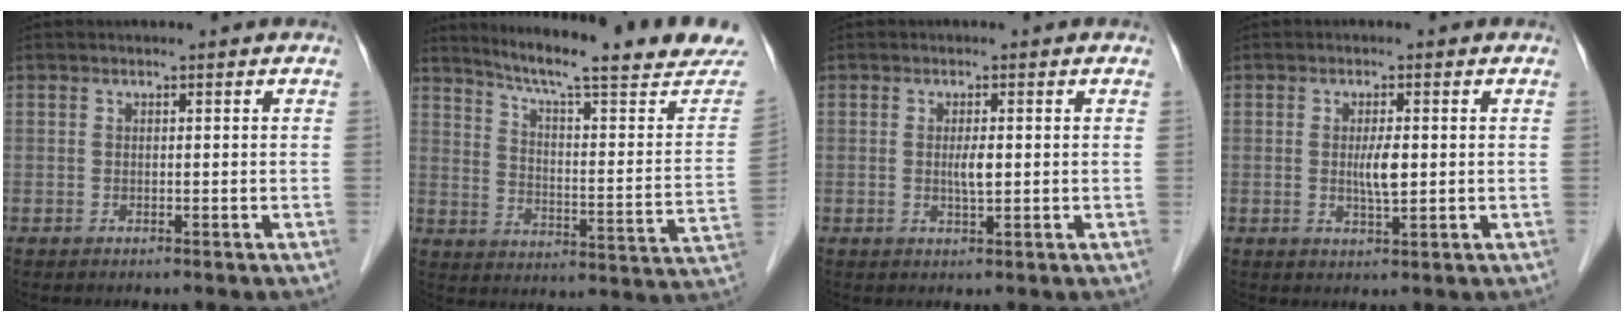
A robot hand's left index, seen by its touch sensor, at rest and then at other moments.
{"total": 22.4, "force": [19.9, 1.0, 10.4], "torque": [-0.150, -0.061, 0.256]}
{"total": 2.1, "force": [0.1, 0.4, 2.1], "torque": [-0.041, -0.001, 0.003]}
{"total": 3.3, "force": [0.2, 0.6, 3.2], "torque": [-0.059, -0.003, 0.004]}